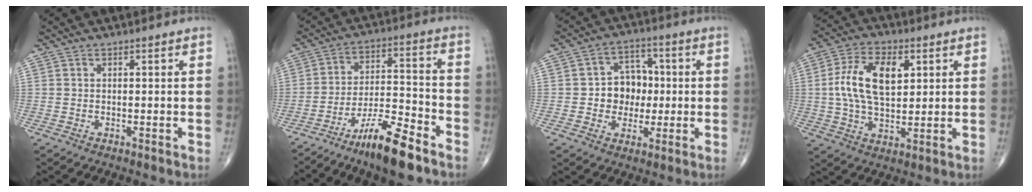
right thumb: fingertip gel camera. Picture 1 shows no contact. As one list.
[{"total": 12.8, "force": [-8.9, 2.6, 8.8], "torque": [-0.156, 0.065, -0.156]}, {"total": 8.9, "force": [-0.3, 7.4, 4.9], "torque": [-0.027, 0.020, -0.010]}, {"total": 13.1, "force": [2.6, 7.3, 10.6], "torque": [-0.189, 0.003, 0.046]}]